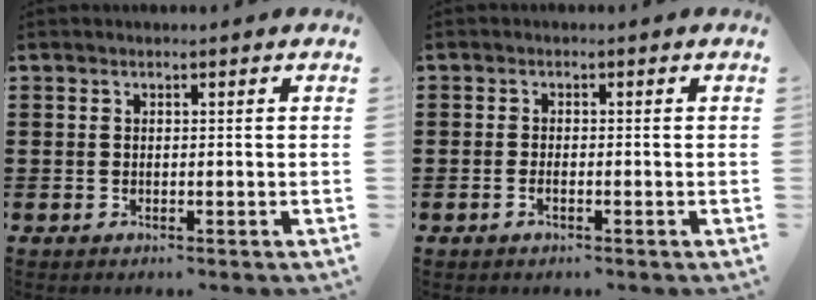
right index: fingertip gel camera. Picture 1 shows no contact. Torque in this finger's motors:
{"motor_torque": [-0.61, 0.92, -0.02, -0.01]}